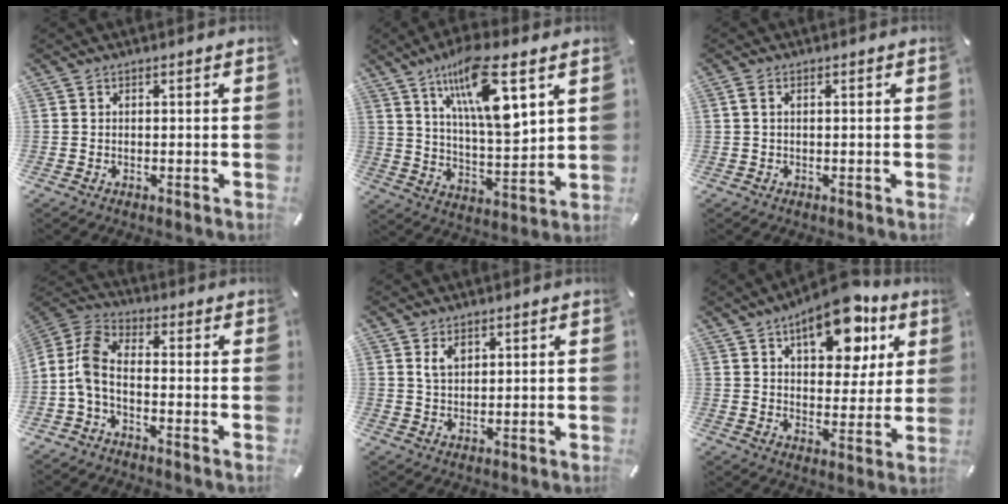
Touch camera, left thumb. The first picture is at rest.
{"total": 16.6, "force": [9.3, 5.2, 12.7], "torque": [-0.229, -0.034, 0.151]}
{"total": 1.2, "force": [0.1, 0.6, 1.1], "torque": [-0.028, 0.001, -0.002]}
{"total": 7.5, "force": [-2.3, 4.4, 5.6], "torque": [-0.136, -0.006, -0.046]}
{"total": 3.1, "force": [1.7, 2.0, 1.6], "torque": [-0.028, 0.000, 0.029]}
{"total": 15.7, "force": [9.2, 8.0, 9.9], "torque": [-0.134, -0.036, 0.154]}